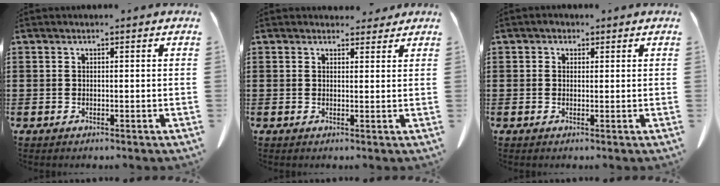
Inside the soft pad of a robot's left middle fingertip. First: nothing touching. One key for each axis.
{"total": 2.4, "fx": 2.2, "fy": 0.9, "fz": 0.4, "tx": -0.005, "ty": -0.002, "tz": 0.040}
{"total": 1.0, "fx": 0.5, "fy": 0.9, "fz": 0.2, "tx": -0.008, "ty": 0.005, "tz": 0.009}